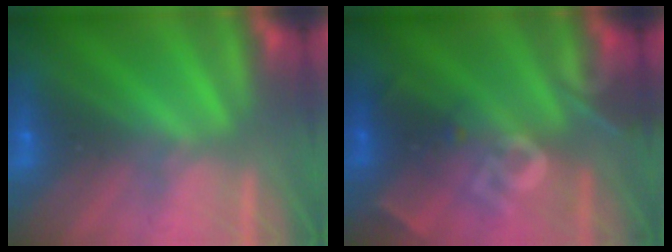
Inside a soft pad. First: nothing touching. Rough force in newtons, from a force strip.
{"total": 2.5}